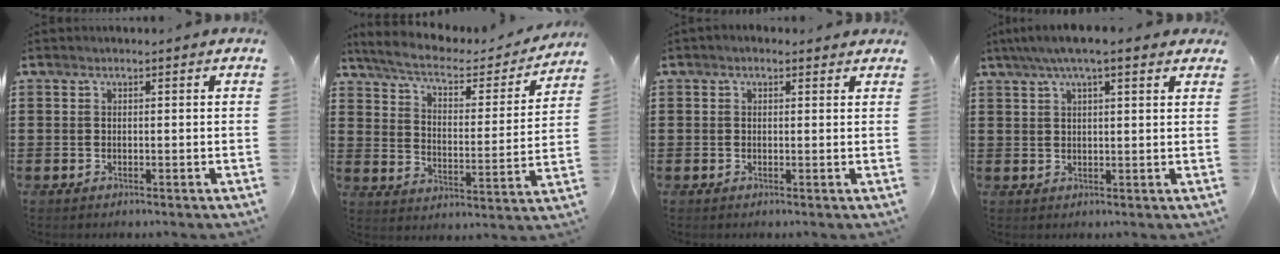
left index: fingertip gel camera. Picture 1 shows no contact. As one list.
[{"total": 5.7, "force": [4.6, 1.5, 3.0], "torque": [-0.079, -0.027, 0.075]}, {"total": 0.9, "force": [0.4, 0.7, 0.5], "torque": [-0.011, 0.006, 0.006]}, {"total": 5.4, "force": [3.7, 0.9, 3.8], "torque": [-0.083, 0.002, 0.065]}]